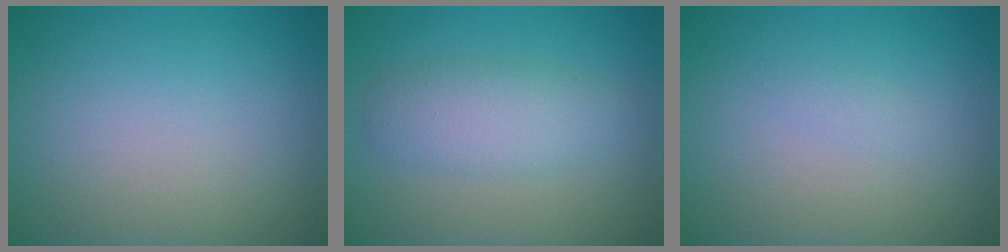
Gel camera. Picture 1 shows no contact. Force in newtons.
{"total": 3.5, "press": 3.5, "slide": 0.0}
{"total": 0.7, "press": 0.7, "slide": 0.0}